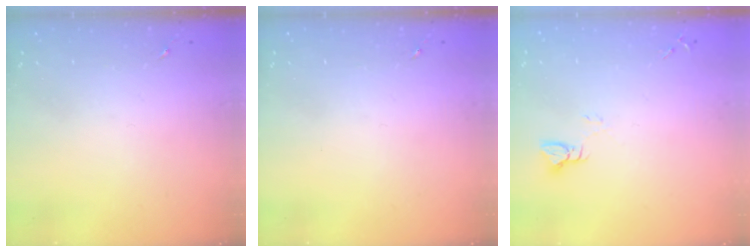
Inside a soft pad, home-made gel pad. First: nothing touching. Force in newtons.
{"total": 0.0}
{"total": 2.9, "press": 2.9, "slide": 0.2}